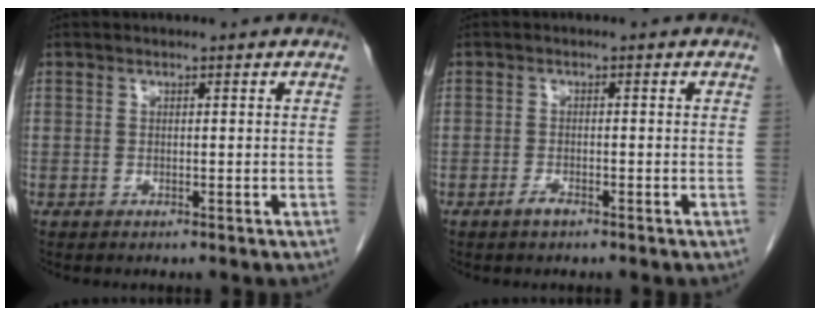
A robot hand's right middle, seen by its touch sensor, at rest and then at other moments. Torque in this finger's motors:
{"motor_torque": [0.57, -0.27, 0.04, 0.00]}